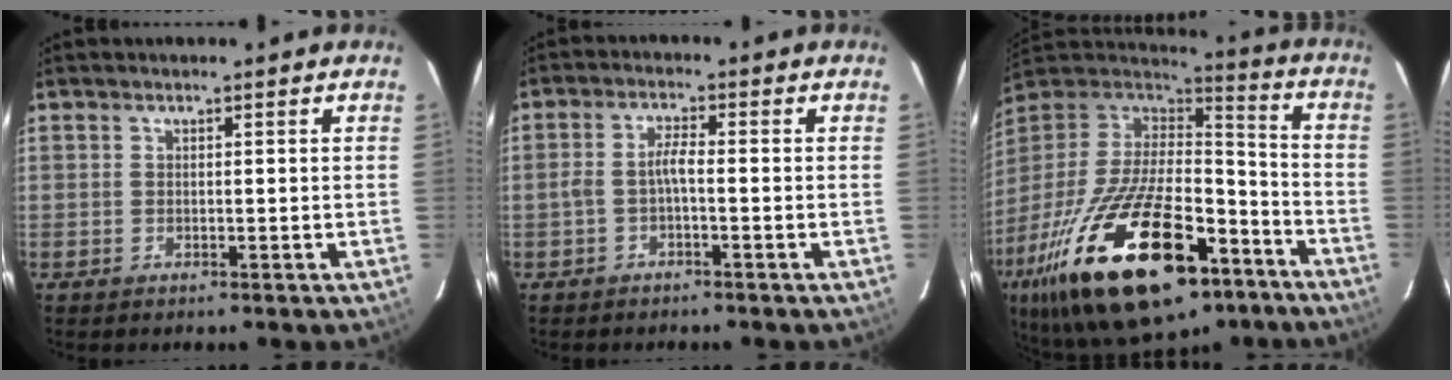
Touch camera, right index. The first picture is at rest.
{"total": 2.8, "force": [-1.2, 0.4, 2.5], "torque": [-0.058, 0.009, -0.023]}
{"total": 35.9, "force": [-19.6, 15.2, 25.9], "torque": [-0.500, -0.040, -0.304]}